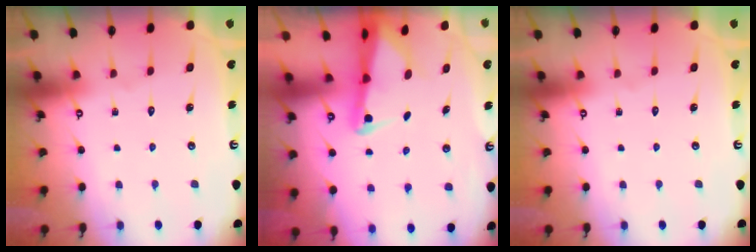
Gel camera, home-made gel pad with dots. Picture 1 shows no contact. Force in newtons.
{"total": 2.7, "press": 2.7, "slide": 0.5}
{"total": 0.0}